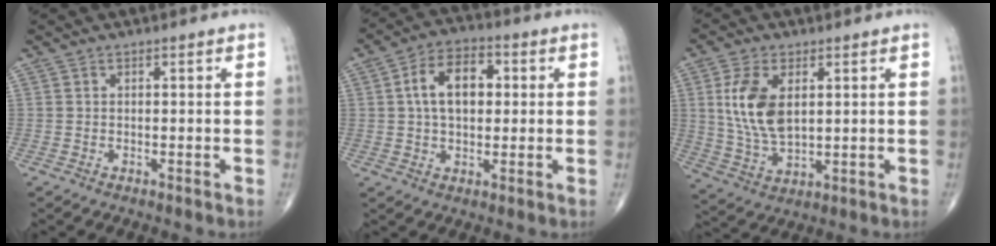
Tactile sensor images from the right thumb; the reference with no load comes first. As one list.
[{"total": 10.5, "force": [1.7, 6.6, 8.0], "torque": [-0.120, 0.017, 0.022]}, {"total": 11.4, "force": [2.6, 6.2, 9.1], "torque": [-0.177, -0.013, 0.058]}]